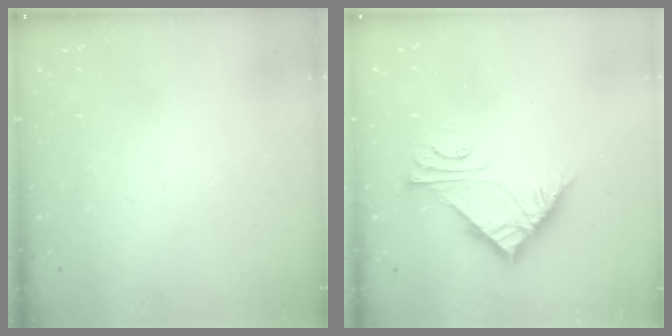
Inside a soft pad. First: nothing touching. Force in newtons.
{"total": 6.5, "press": 6.5, "slide": 0.7}